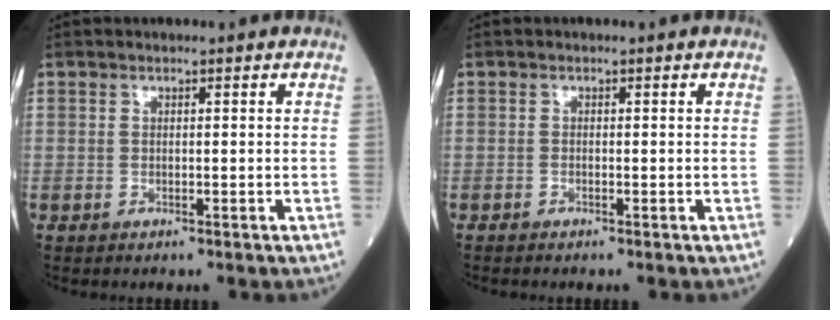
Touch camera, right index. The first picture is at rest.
{"total": 0.6, "force": [-0.6, 0.1, 0.0], "torque": [-0.004, -0.001, -0.011]}